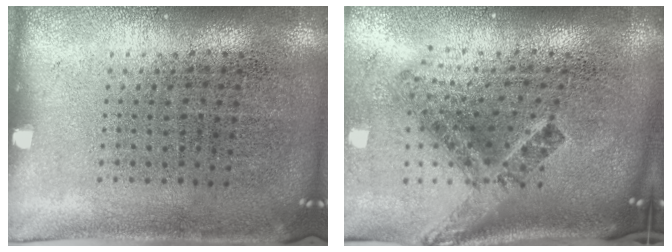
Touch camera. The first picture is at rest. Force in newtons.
{"total": 3.0, "press": 1.7, "slide": 2.4}